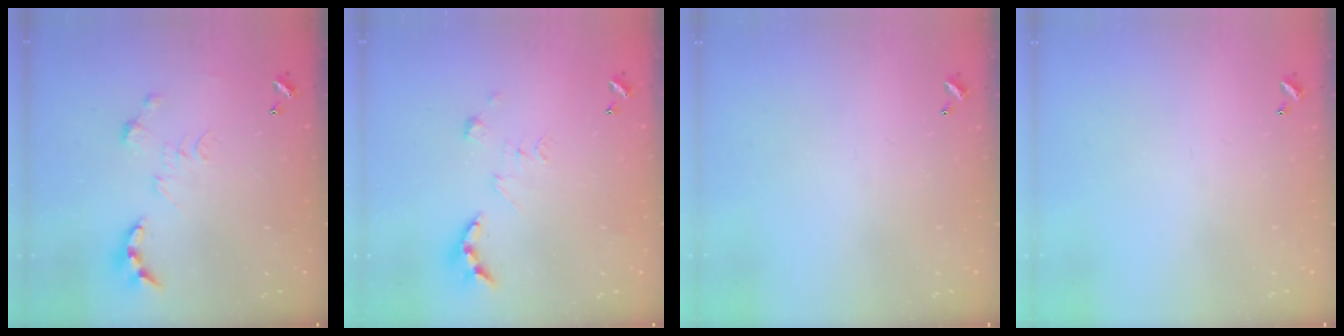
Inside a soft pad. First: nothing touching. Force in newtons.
{"total": 7.1, "press": 7.0, "slide": 0.9}
{"total": 0.0}
{"total": 0.0}